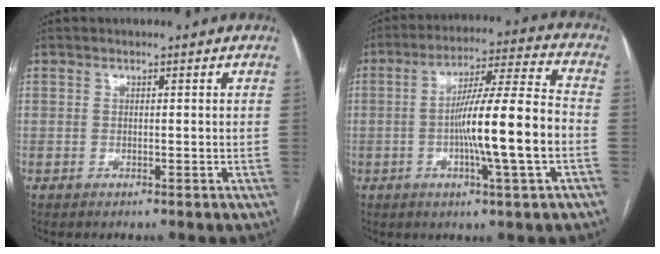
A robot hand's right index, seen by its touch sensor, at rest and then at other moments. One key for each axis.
{"total": 14.5, "fx": -2.9, "fy": -0.3, "fz": 14.2, "tx": -0.236, "ty": 0.003, "tz": -0.053}